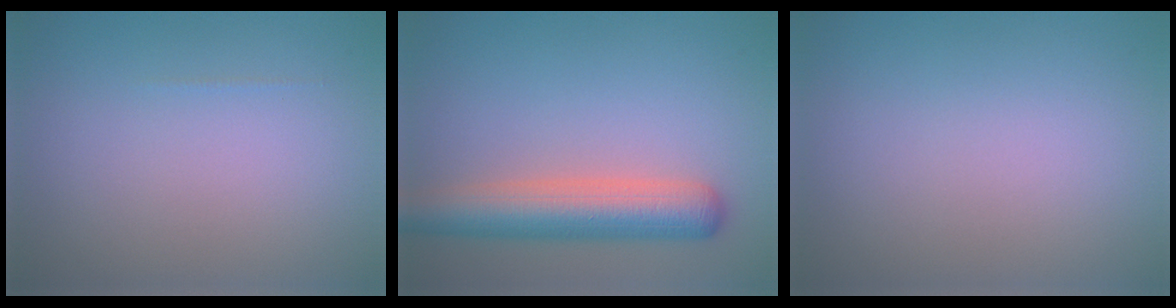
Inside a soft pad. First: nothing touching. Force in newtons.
{"total": 6.3, "press": 6.3, "slide": 0.4}
{"total": 0.0}